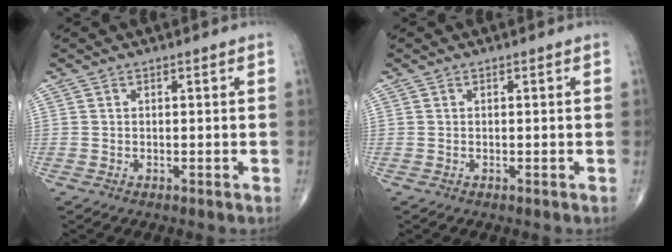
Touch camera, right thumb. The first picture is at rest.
{"total": 0.0}